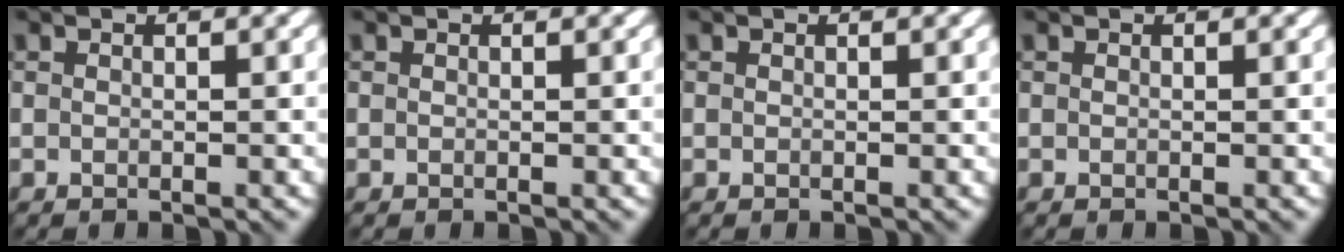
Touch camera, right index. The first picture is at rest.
{"total": 0.0}
{"total": 0.0}
{"total": 0.0}